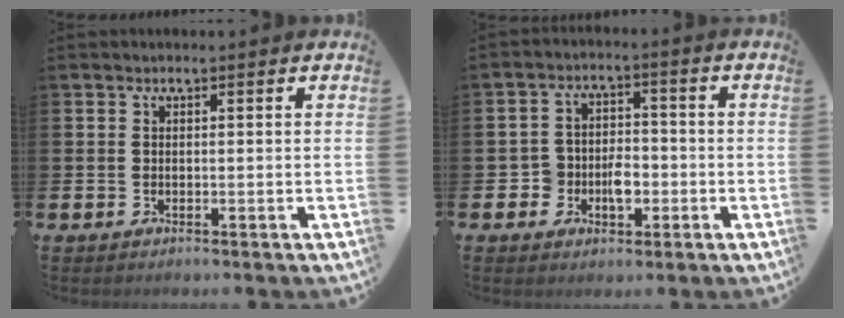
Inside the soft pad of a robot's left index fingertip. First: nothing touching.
{"total": 4.4, "force": [-1.6, 3.4, 2.2], "torque": [-0.047, 0.010, -0.035]}